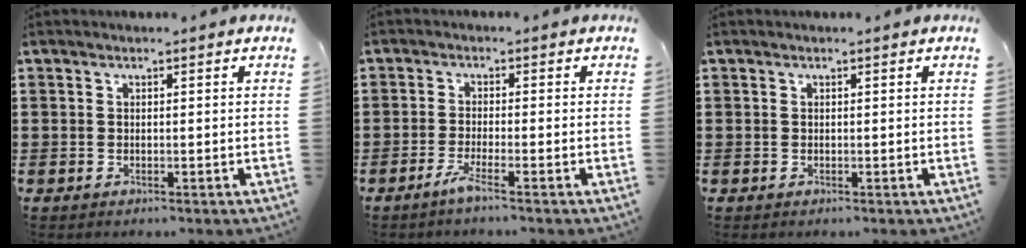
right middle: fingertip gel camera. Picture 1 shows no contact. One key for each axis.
{"total": 2.9, "fx": -1.9, "fy": -0.2, "fz": 2.2, "tx": -0.051, "ty": -0.009, "tz": -0.039}
{"total": 0.0}